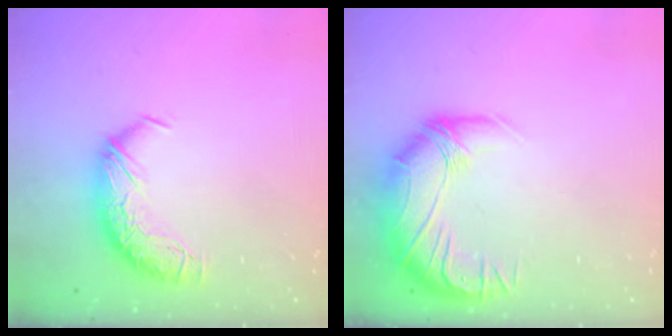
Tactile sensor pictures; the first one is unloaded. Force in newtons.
{"total": 3.2, "press": 0.9, "slide": 3.0}